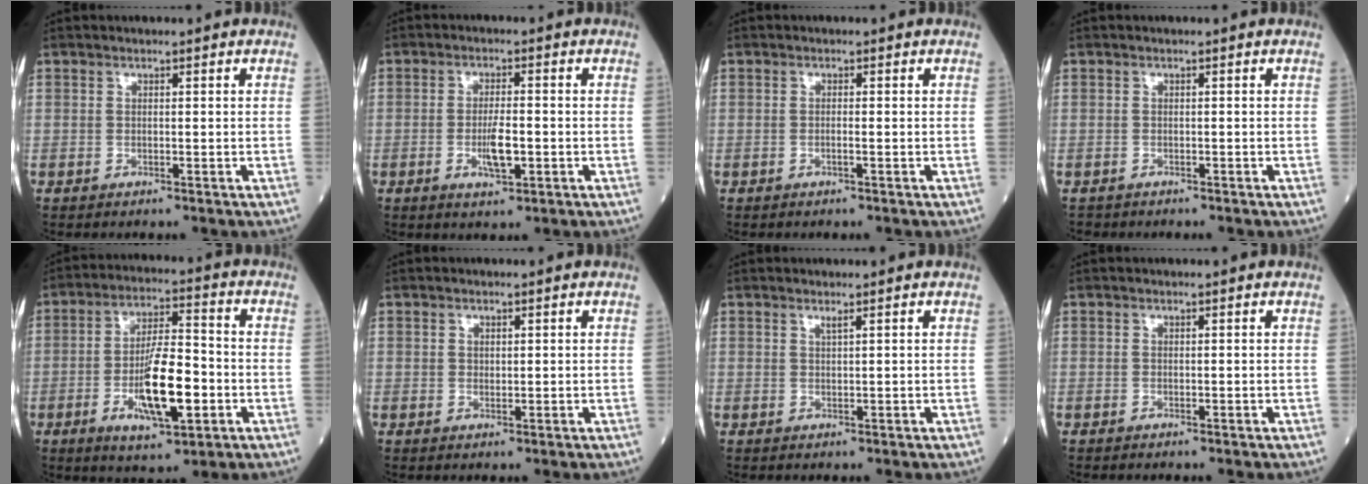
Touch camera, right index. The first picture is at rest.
{"total": 4.6, "force": [-1.2, 1.0, 4.3], "torque": [-0.085, -0.003, -0.018]}
{"total": 0.6, "force": [-0.3, -0.1, 0.6], "torque": [-0.013, 0.001, -0.006]}
{"total": 1.1, "force": [-0.9, 0.6, -0.1], "torque": [-0.009, 0.001, -0.018]}
{"total": 12.0, "force": [-3.4, 3.0, 11.2], "torque": [-0.206, -0.004, -0.054]}
{"total": 0.8, "force": [0.3, 0.6, 0.4], "torque": [-0.003, -0.001, 0.005]}
{"total": 0.7, "force": [0.5, -0.2, 0.4], "torque": [-0.019, -0.005, 0.012]}
{"total": 0.0}